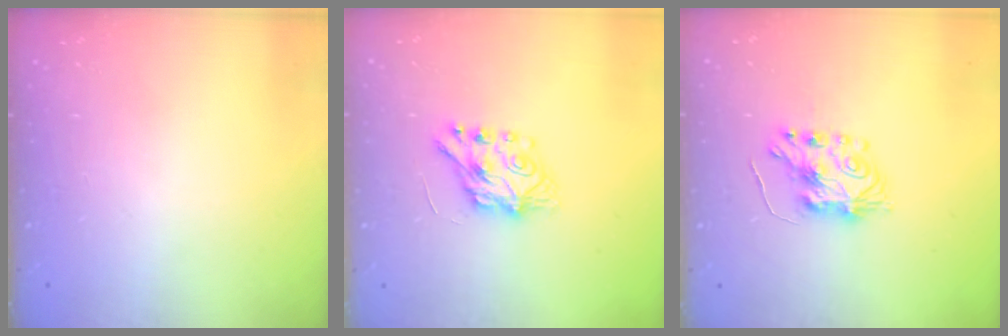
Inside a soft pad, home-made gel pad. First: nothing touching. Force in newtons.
{"total": 7.2, "press": 7.1, "slide": 0.4}
{"total": 7.3, "press": 7.2, "slide": 0.6}